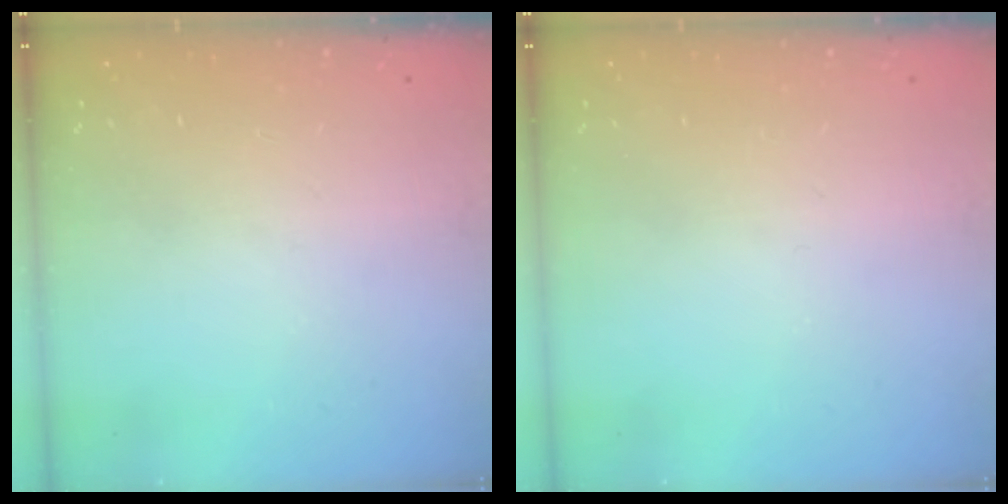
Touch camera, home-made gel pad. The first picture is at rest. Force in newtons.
{"total": 0.0}